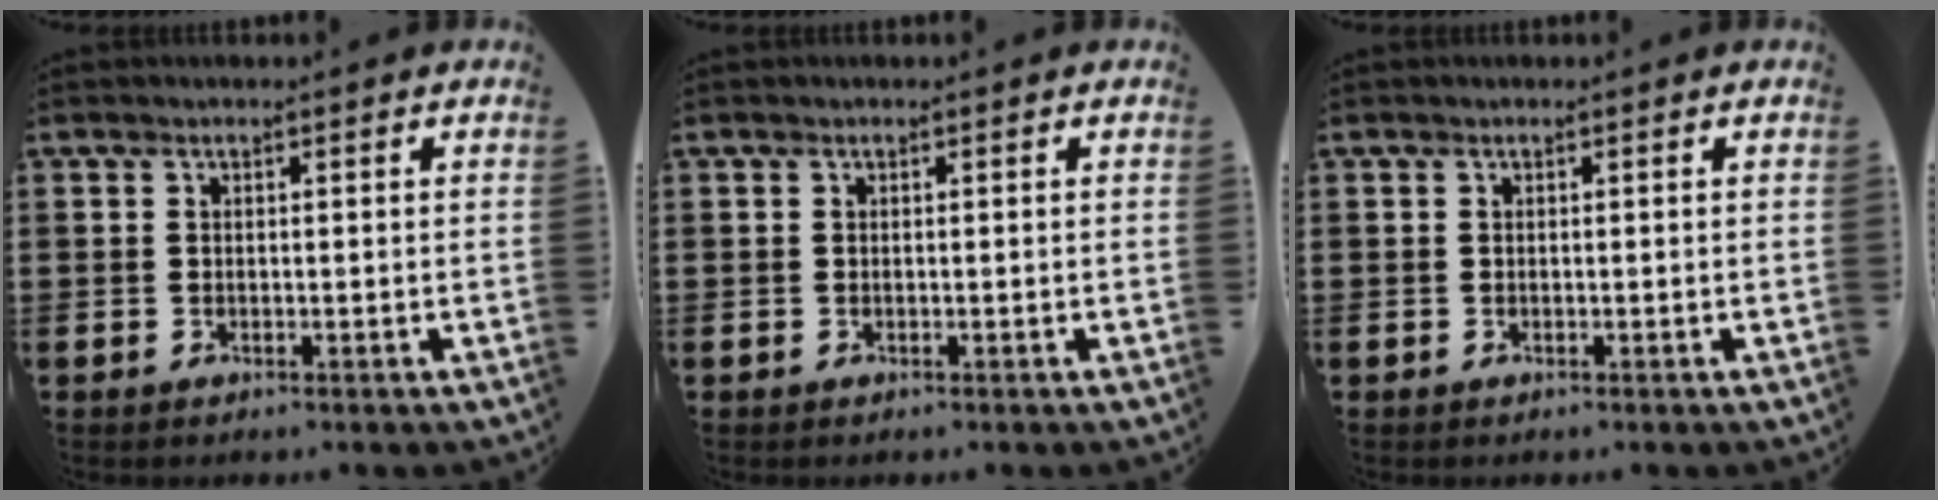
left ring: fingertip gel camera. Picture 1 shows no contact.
{"total": 0.0}
{"total": 0.0}